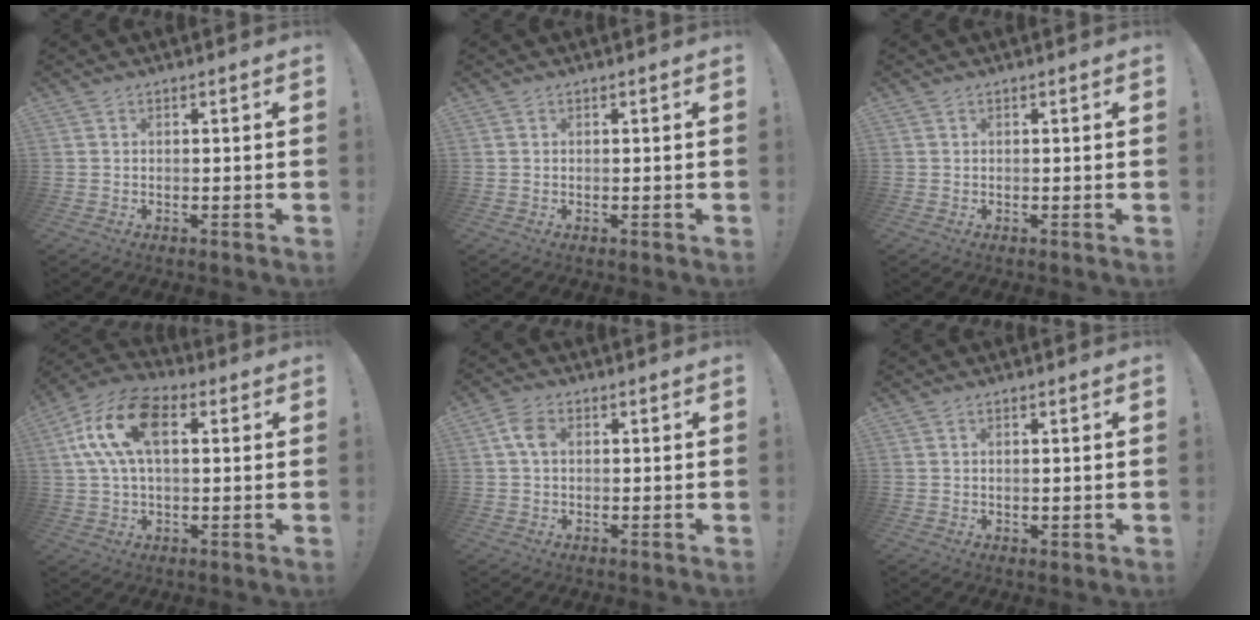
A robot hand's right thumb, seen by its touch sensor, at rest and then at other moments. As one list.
[{"total": 0.0}, {"total": 0.0}, {"total": 16.3, "force": [4.5, 9.2, 12.7], "torque": [-0.242, 0.003, 0.080]}, {"total": 5.4, "force": [0.8, 3.9, 3.7], "torque": [-0.069, 0.010, 0.015]}, {"total": 0.7, "force": [0.5, 0.3, 0.3], "torque": [0.009, -0.006, 0.007]}]